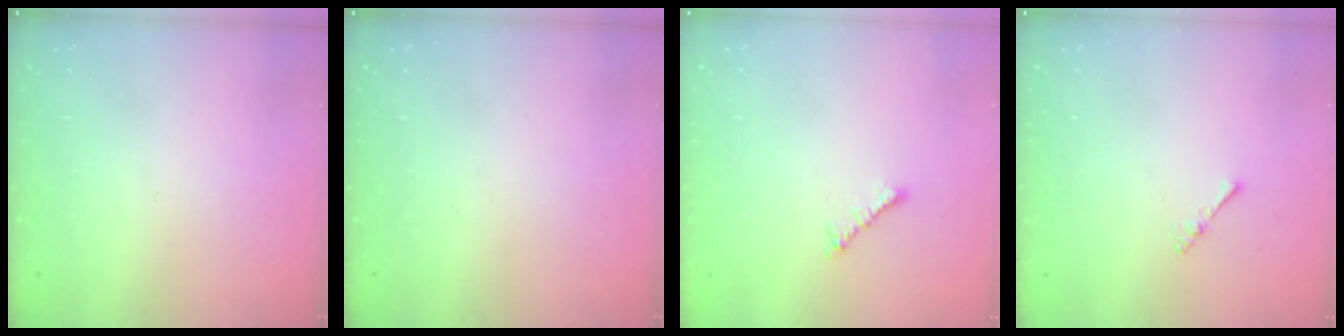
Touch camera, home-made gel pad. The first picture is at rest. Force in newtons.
{"total": 0.0}
{"total": 2.0, "press": 1.9, "slide": 0.6}
{"total": 2.2, "press": 2.2, "slide": 0.4}